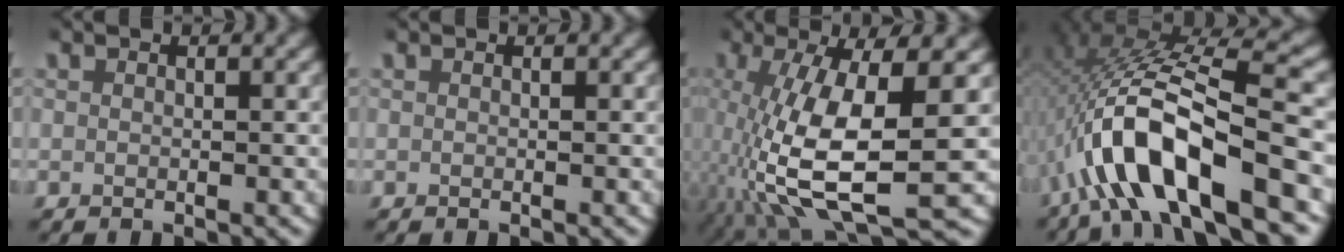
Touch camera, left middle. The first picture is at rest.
{"total": 0.0}
{"total": 10.8, "force": [-2.0, 4.3, 9.7], "torque": [-0.197, -0.041, -0.001]}
{"total": 9.4, "force": [-2.6, 3.6, 8.3], "torque": [-0.176, -0.001, -0.036]}